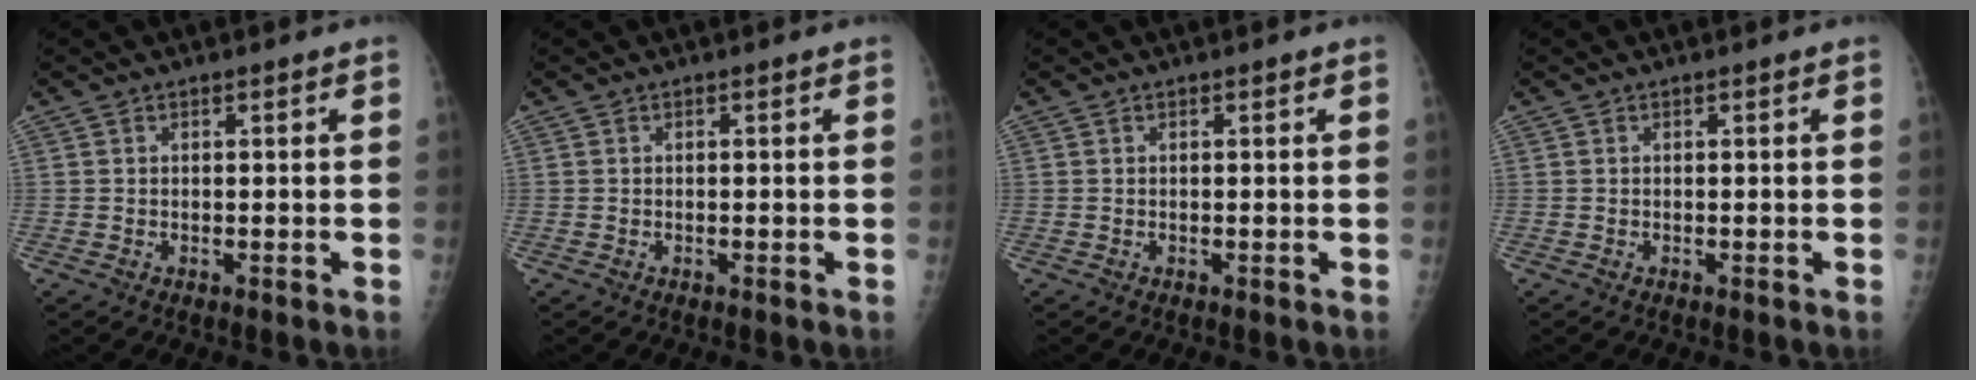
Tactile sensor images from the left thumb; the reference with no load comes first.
{"total": 0.0}
{"total": 0.0}
{"total": 0.0}